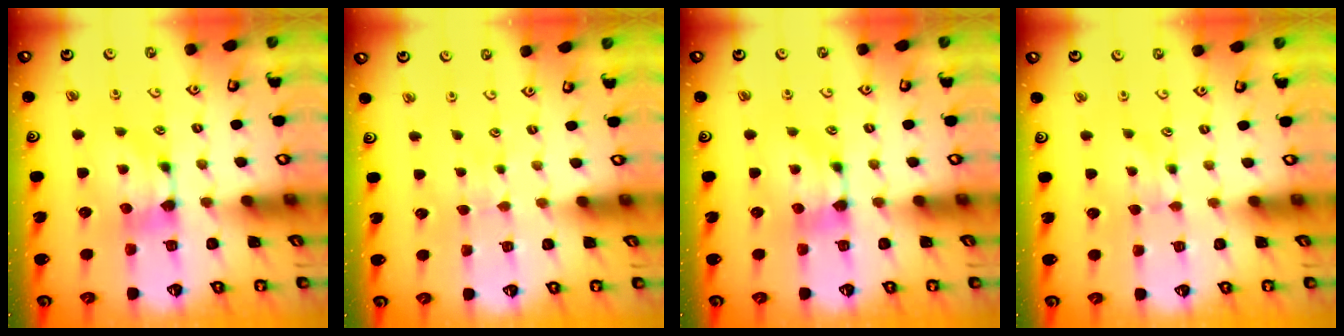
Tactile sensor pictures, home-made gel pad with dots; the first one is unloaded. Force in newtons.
{"total": 3.5, "press": 3.5, "slide": 0.3}
{"total": 0.0}
{"total": 2.4, "press": 2.4, "slide": 0.4}